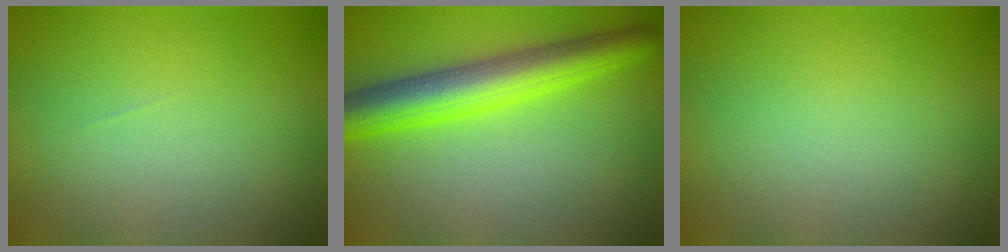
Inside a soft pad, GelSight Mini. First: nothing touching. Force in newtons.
{"total": 6.5, "press": 6.5, "slide": 0.2}
{"total": 0.0}